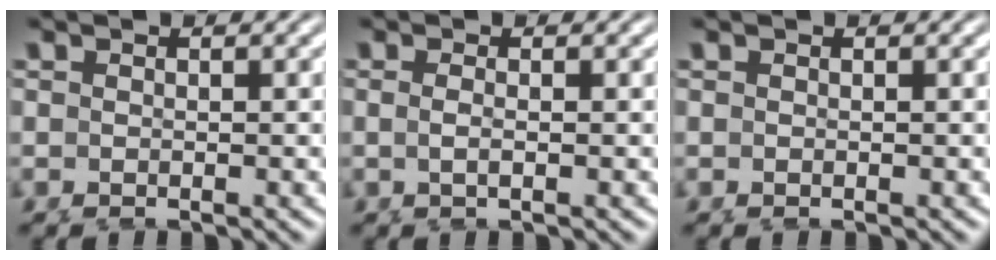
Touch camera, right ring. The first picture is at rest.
{"total": 1.2, "force": [-0.1, -0.7, 1.0], "torque": [-0.028, -0.007, 0.005]}
{"total": 0.0}